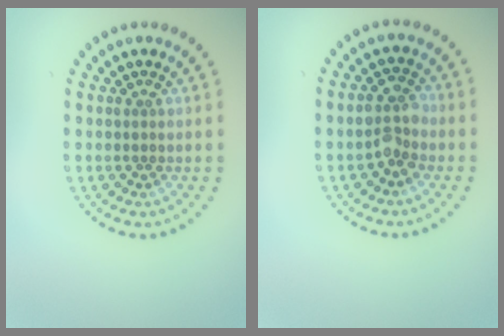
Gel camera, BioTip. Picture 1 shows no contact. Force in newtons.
{"total": 2.5, "press": 2.5, "slide": 0.5}